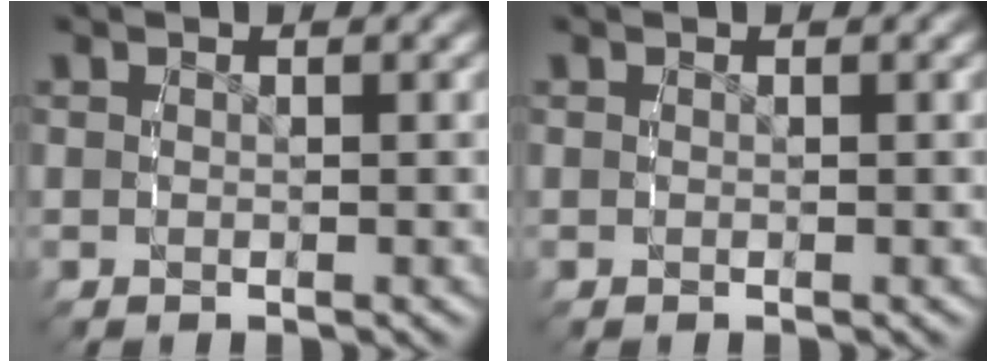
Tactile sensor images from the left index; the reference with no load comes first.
{"total": 0.0}